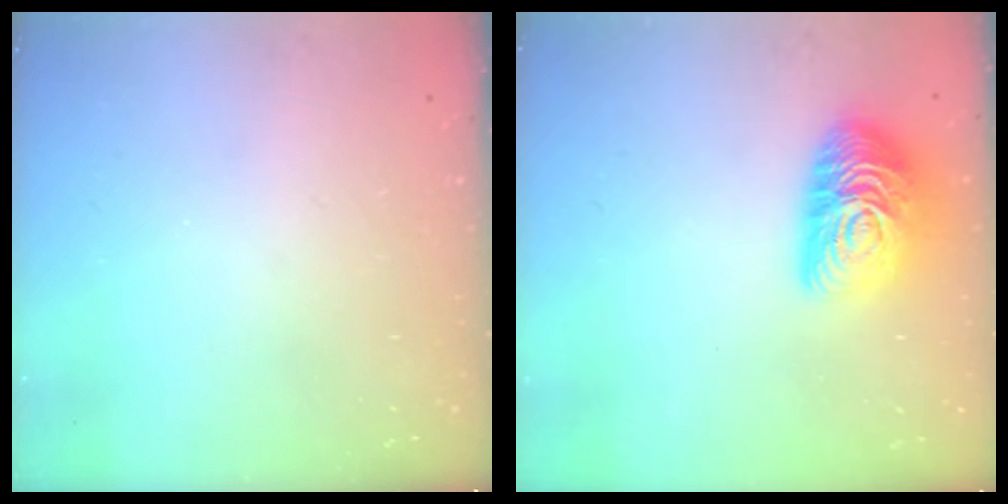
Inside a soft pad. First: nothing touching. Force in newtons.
{"total": 16.0, "press": 16.0, "slide": 0.9}